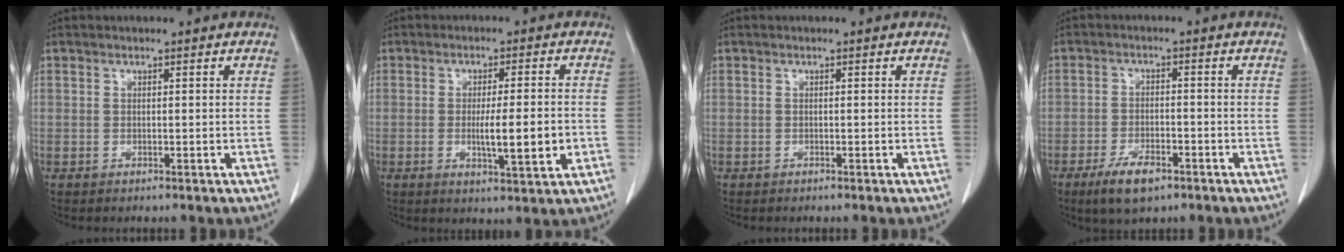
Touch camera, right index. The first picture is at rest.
{"total": 7.7, "force": [-1.5, 0.6, 7.5], "torque": [-0.118, -0.013, -0.022]}
{"total": 0.0}
{"total": 6.2, "force": [-3.8, 2.4, 4.2], "torque": [-0.083, -0.006, -0.061]}